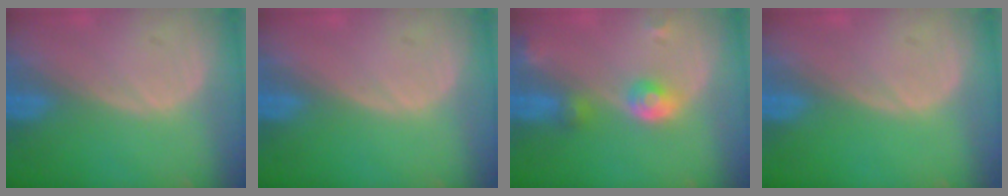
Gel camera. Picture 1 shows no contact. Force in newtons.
{"total": 0.0}
{"total": 4.5, "press": 4.1, "slide": 1.8}
{"total": 0.0}